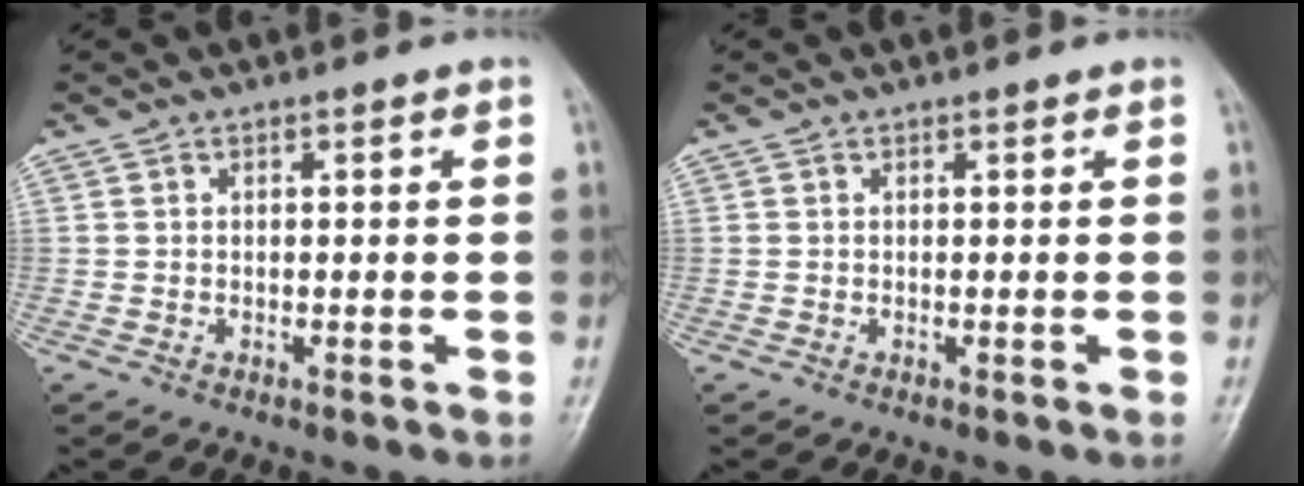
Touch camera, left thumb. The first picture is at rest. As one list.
[{"total": 0.0}]